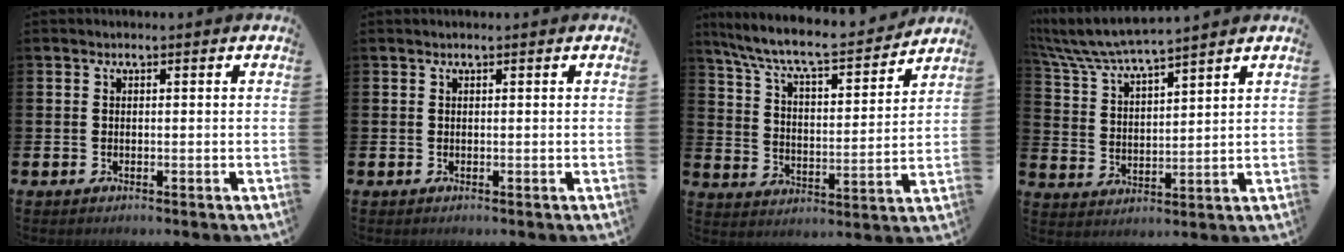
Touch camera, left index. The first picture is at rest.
{"total": 0.0}
{"total": 8.5, "force": [7.8, 1.2, 3.1], "torque": [-0.099, -0.055, 0.130]}
{"total": 6.1, "force": [5.9, 0.2, 1.6], "torque": [-0.062, -0.038, 0.101]}